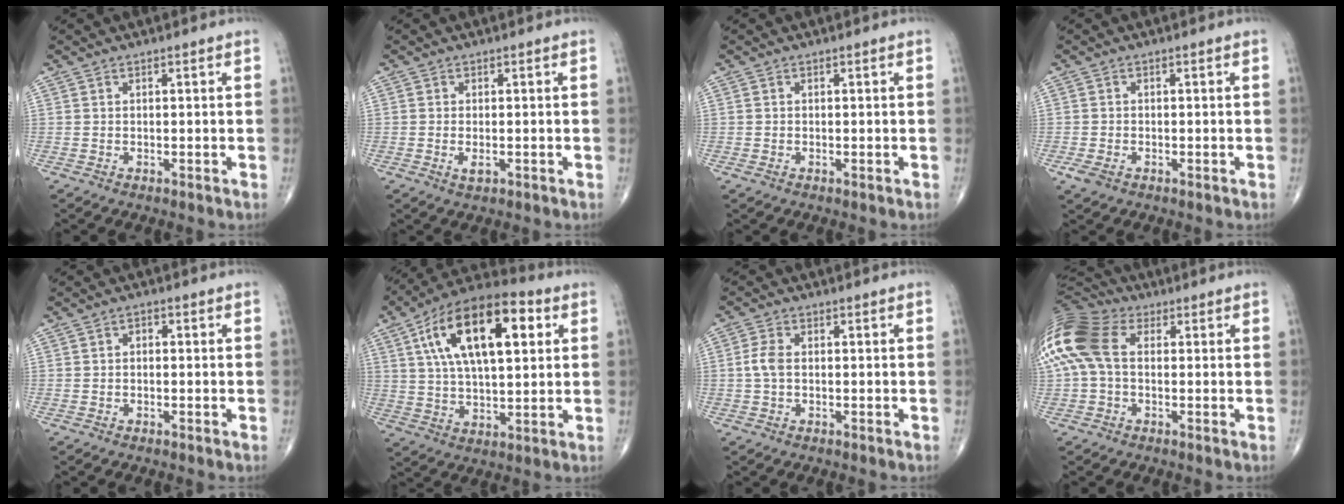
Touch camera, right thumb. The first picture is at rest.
{"total": 1.7, "force": [-0.5, 0.8, 1.5], "torque": [-0.030, -0.004, -0.009]}
{"total": 0.7, "force": [-0.2, 0.4, 0.4], "torque": [-0.014, 0.001, -0.004]}
{"total": 2.5, "force": [-1.2, 1.5, 1.5], "torque": [-0.038, 0.000, -0.019]}
{"total": 1.0, "force": [0.0, 0.7, 0.7], "torque": [-0.005, 0.004, -0.006]}
{"total": 20.9, "force": [6.5, 9.5, 17.4], "torque": [-0.282, 0.008, 0.102]}
{"total": 3.2, "force": [-0.1, 1.9, 2.6], "torque": [-0.060, 0.006, -0.007]}
{"total": 14.4, "force": [1.8, 9.5, 10.7], "torque": [-0.250, 0.033, 0.025]}